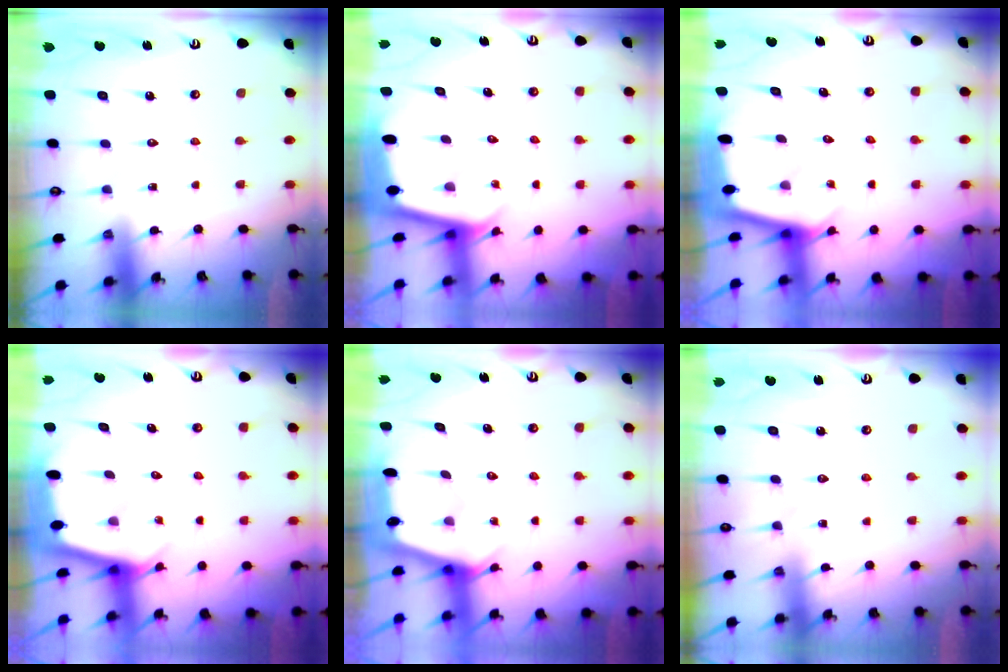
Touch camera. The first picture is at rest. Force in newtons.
{"total": 1.9, "press": 1.9, "slide": 0.1}
{"total": 2.0, "press": 2.0, "slide": 0.1}
{"total": 2.3, "press": 2.3, "slide": 0.1}
{"total": 2.2, "press": 2.2, "slide": 0.3}
{"total": 4.1, "press": 4.1, "slide": 0.5}